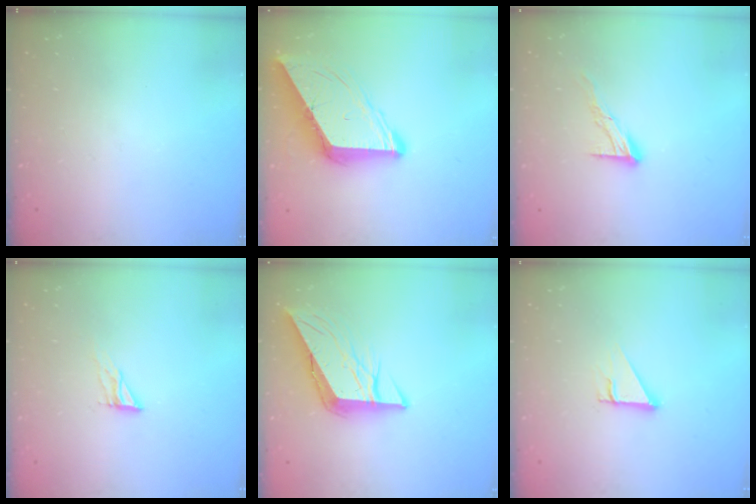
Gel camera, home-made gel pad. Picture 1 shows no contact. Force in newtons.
{"total": 11.4, "press": 11.3, "slide": 1.3}
{"total": 8.7, "press": 8.7, "slide": 0.7}
{"total": 4.5, "press": 4.4, "slide": 0.4}
{"total": 8.9, "press": 8.9, "slide": 0.9}
{"total": 2.7, "press": 2.7, "slide": 0.1}